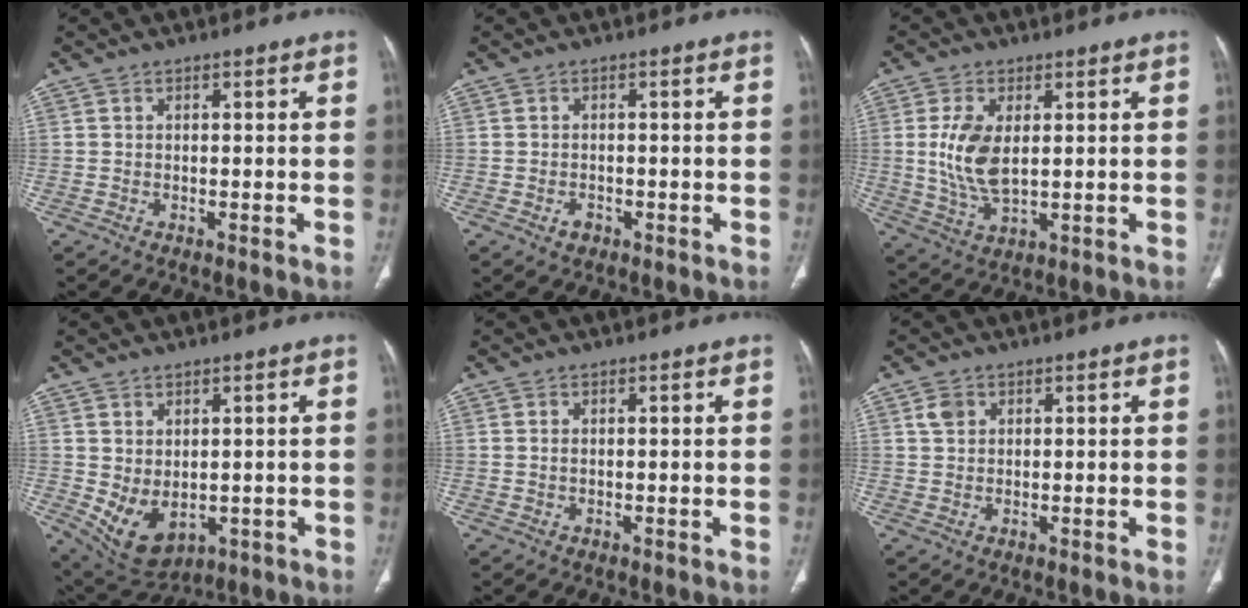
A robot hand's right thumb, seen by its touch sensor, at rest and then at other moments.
{"total": 1.8, "force": [-0.9, 1.3, 0.8], "torque": [-0.009, 0.005, -0.011]}
{"total": 9.5, "force": [1.3, 5.0, 8.0], "torque": [-0.165, -0.013, 0.036]}
{"total": 8.4, "force": [-0.8, 5.6, 6.2], "torque": [-0.095, -0.007, 0.018]}
{"total": 0.7, "force": [0.2, 0.4, 0.6], "torque": [-0.017, 0.004, 0.007]}
{"total": 2.5, "force": [1.1, 1.9, 1.2], "torque": [-0.019, 0.001, 0.024]}